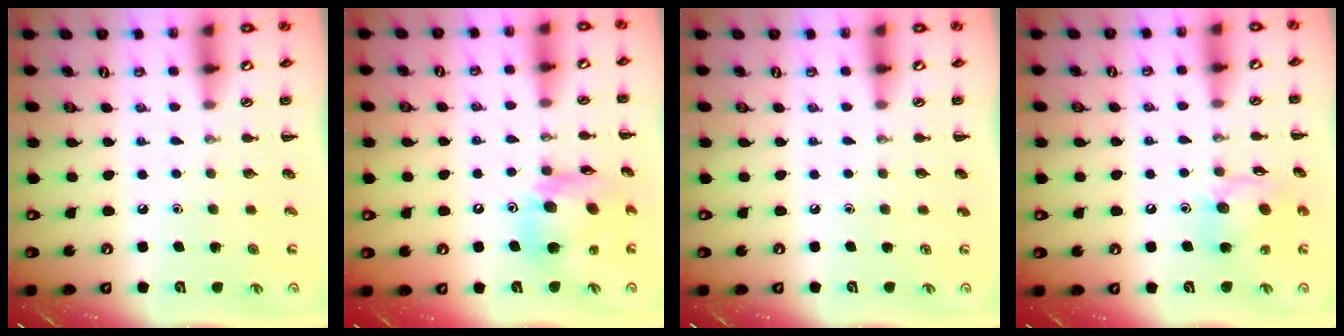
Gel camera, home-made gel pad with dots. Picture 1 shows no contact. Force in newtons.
{"total": 14.1, "press": 13.5, "slide": 4.0}
{"total": 0.0}
{"total": 12.9, "press": 12.6, "slide": 2.9}